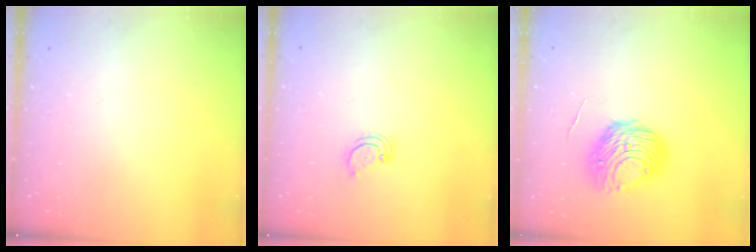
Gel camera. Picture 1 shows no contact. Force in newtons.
{"total": 2.2, "press": 2.2, "slide": 0.3}
{"total": 9.7, "press": 9.6, "slide": 1.1}